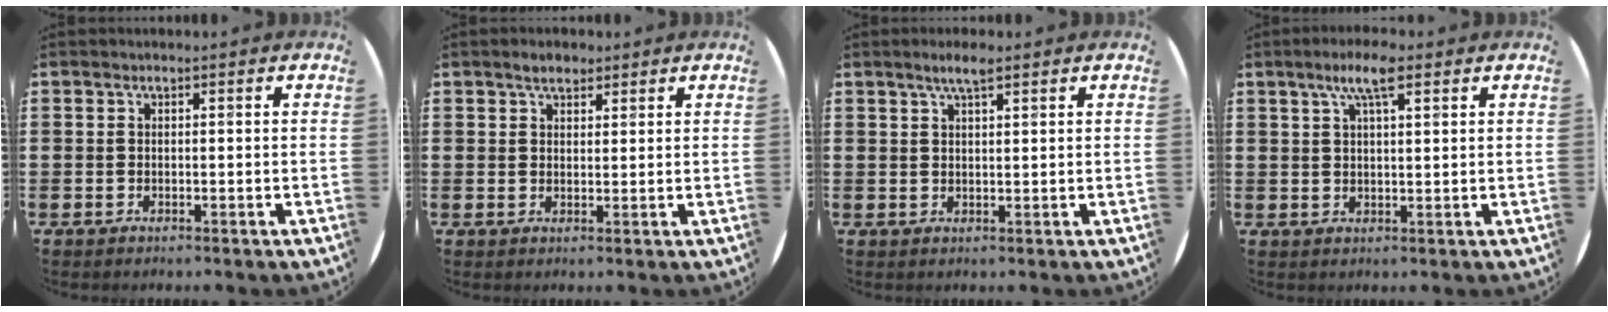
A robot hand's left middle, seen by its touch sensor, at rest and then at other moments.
{"total": 2.5, "force": [2.1, 1.0, 0.8], "torque": [-0.003, -0.002, 0.036]}
{"total": 3.2, "force": [2.3, 0.6, 2.2], "torque": [-0.046, 0.006, 0.040]}
{"total": 5.3, "force": [3.3, 1.3, 4.0], "torque": [-0.078, 0.005, 0.054]}